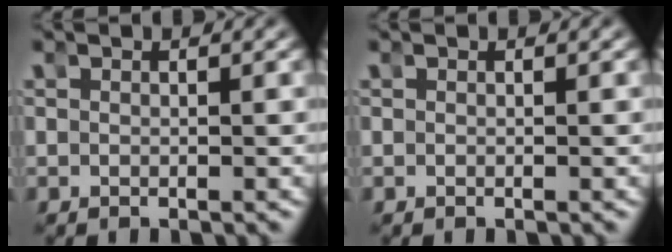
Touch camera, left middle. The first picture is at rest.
{"total": 0.0}